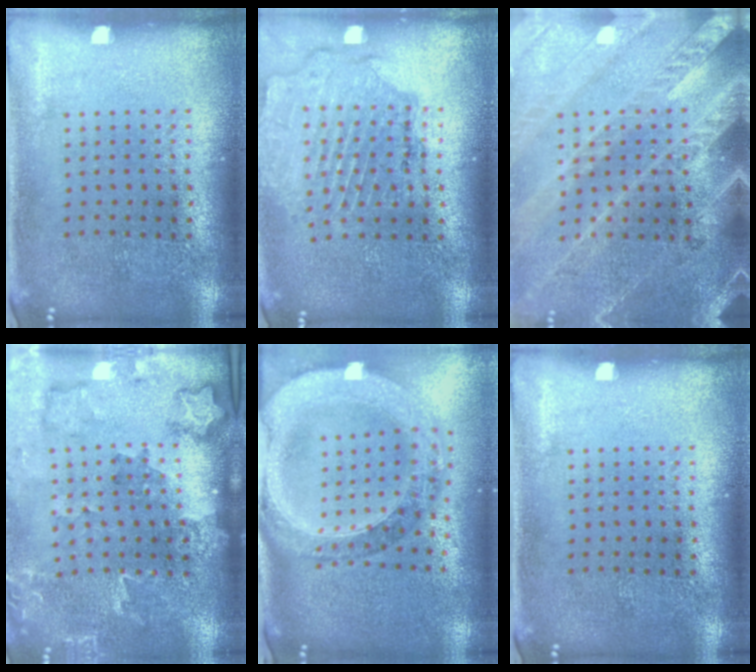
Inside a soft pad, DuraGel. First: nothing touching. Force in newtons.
{"total": 1.6, "press": 1.5, "slide": 0.3}
{"total": 2.9, "press": 2.6, "slide": 1.1}
{"total": 1.8, "press": 1.7, "slide": 0.4}
{"total": 2.2, "press": 2.0, "slide": 0.9}
{"total": 0.0}